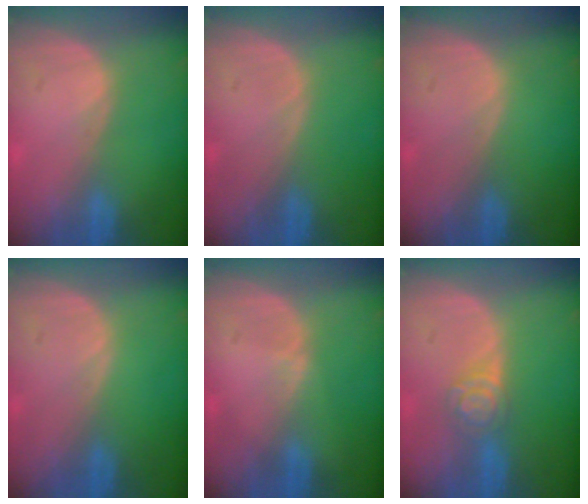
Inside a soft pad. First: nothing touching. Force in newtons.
{"total": 0.0}
{"total": 0.0}
{"total": 0.0}
{"total": 0.5, "press": 0.5, "slide": 0.2}
{"total": 4.3, "press": 3.9, "slide": 1.8}